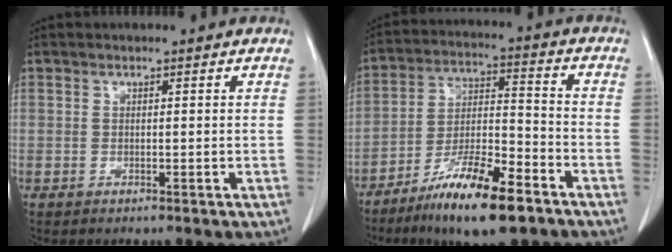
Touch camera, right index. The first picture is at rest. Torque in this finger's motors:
{"motor_torque": [1.10, -1.04, 0.60, 0.16]}